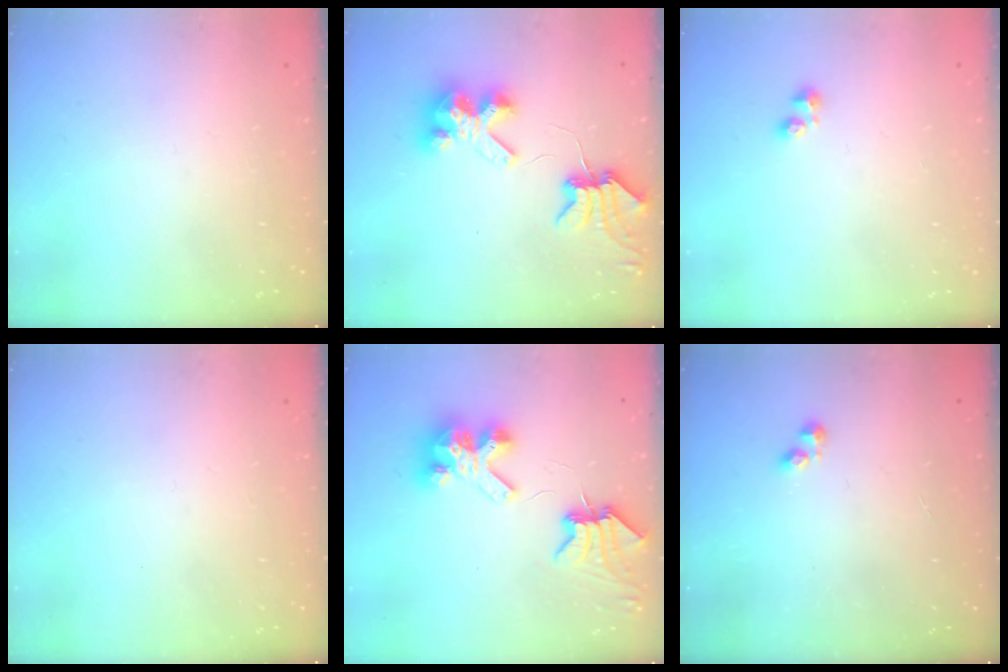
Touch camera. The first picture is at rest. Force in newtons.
{"total": 6.7, "press": 6.6, "slide": 0.8}
{"total": 1.8, "press": 1.7, "slide": 0.4}
{"total": 0.0}
{"total": 8.0, "press": 7.9, "slide": 1.0}
{"total": 2.3, "press": 2.3, "slide": 0.4}